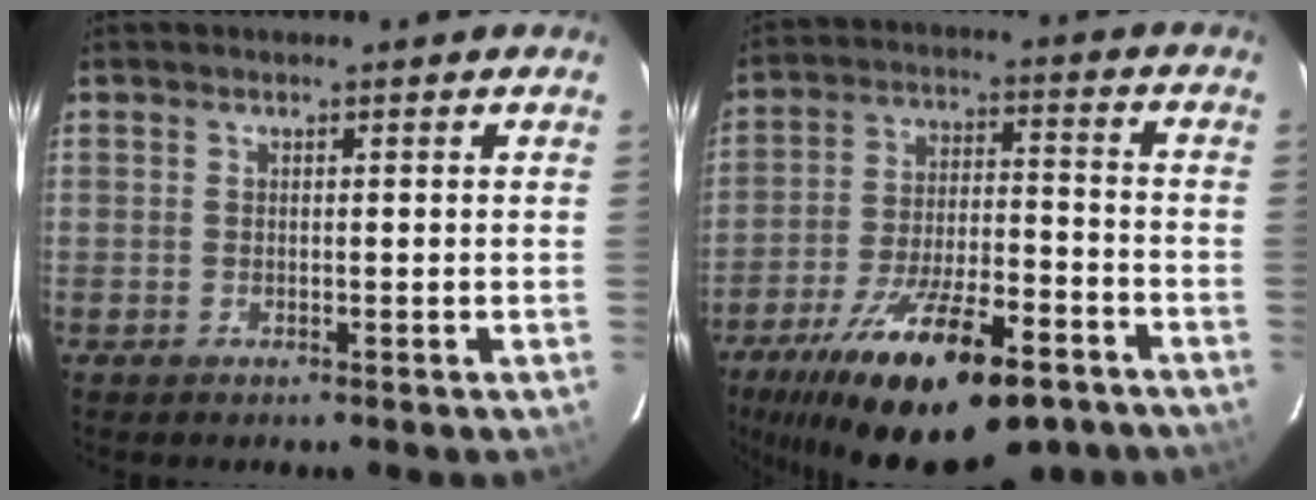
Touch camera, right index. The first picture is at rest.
{"total": 24.0, "force": [-16.7, 7.6, 15.4], "torque": [-0.278, -0.032, -0.251]}